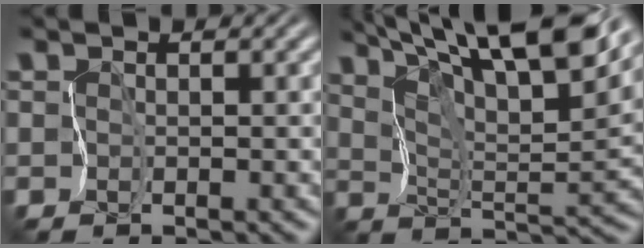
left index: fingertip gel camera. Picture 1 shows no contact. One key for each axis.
{"total": 14.6, "fx": 10.2, "fy": 3.9, "fz": 9.7, "tx": -0.157, "ty": 0.021, "tz": 0.135}